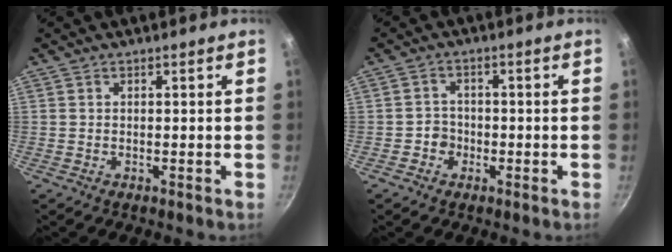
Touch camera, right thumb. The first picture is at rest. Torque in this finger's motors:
{"motor_torque": [0.02, -0.18, 0.25, -0.03, 0.03]}